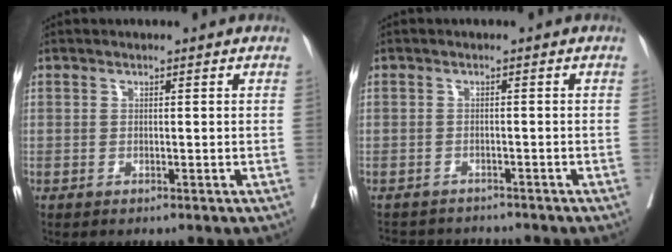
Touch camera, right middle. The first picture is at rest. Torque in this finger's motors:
{"motor_torque": [-0.26, -0.10, -0.40, -0.06]}